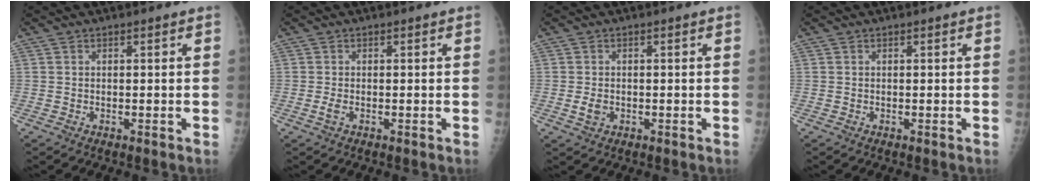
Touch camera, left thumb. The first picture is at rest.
{"total": 1.1, "force": [-0.3, 0.5, 1.0], "torque": [-0.026, -0.003, -0.007]}
{"total": 2.1, "force": [-0.5, 1.5, 1.4], "torque": [-0.026, -0.001, -0.007]}
{"total": 0.0}